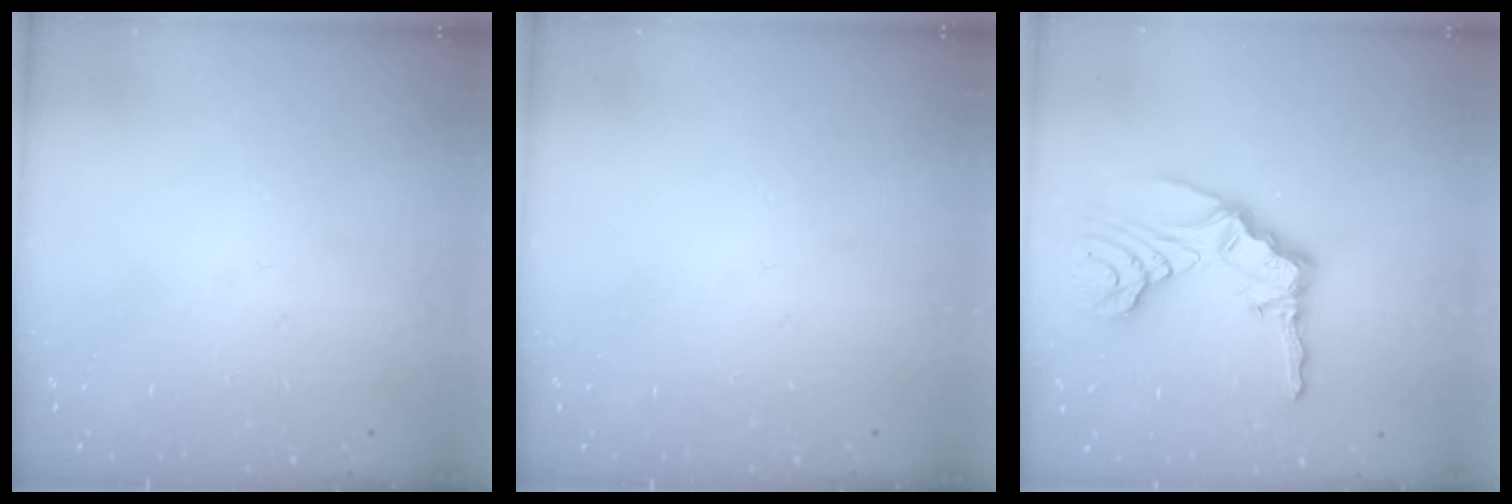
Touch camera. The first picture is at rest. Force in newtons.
{"total": 0.0}
{"total": 12.2, "press": 12.1, "slide": 1.4}